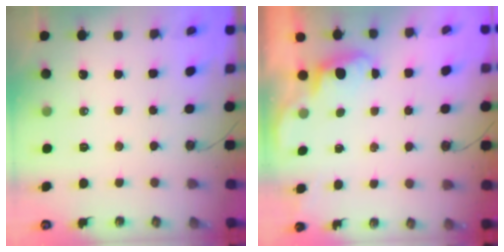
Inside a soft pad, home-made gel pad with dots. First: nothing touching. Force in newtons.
{"total": 1.0, "press": 0.7, "slide": 0.7}